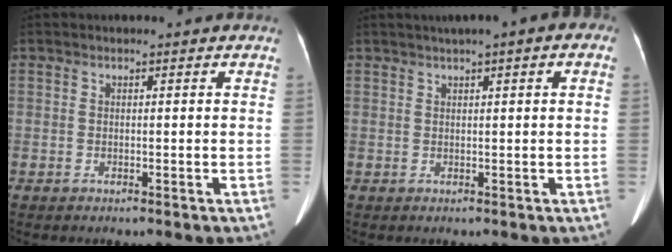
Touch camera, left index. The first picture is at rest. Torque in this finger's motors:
{"motor_torque": [0.90, -1.24, 0.18, 0.04]}